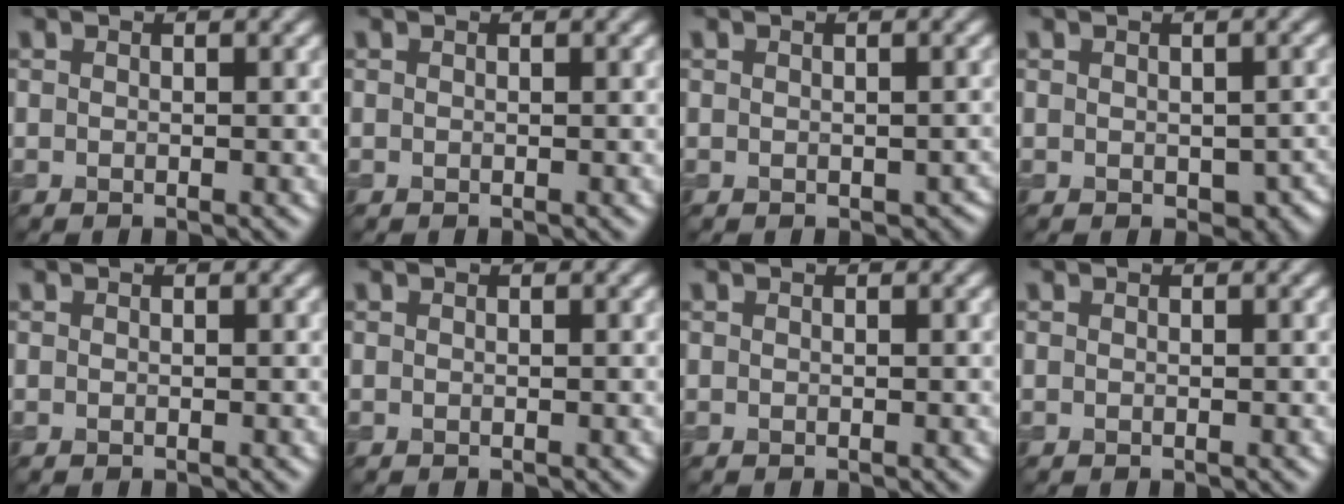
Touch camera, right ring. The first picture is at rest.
{"total": 0.0}
{"total": 1.2, "force": [-0.4, 0.9, 0.7], "torque": [-0.013, -0.011, -0.001]}
{"total": 3.2, "force": [-0.8, 2.1, 2.2], "torque": [-0.028, -0.015, -0.004]}
{"total": 0.0}
{"total": 0.0}
{"total": 0.0}
{"total": 0.0}